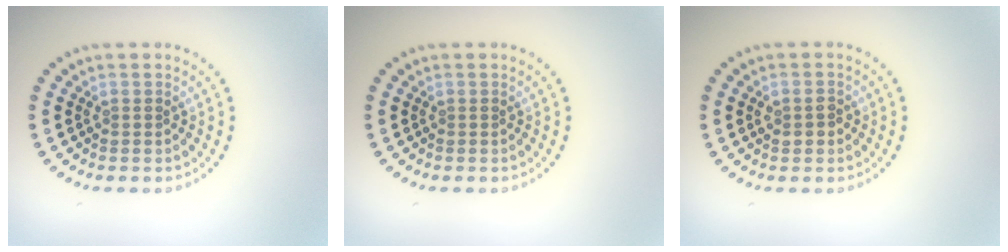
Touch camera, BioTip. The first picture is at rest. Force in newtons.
{"total": 0.0}
{"total": 1.5, "press": 1.5, "slide": 0.1}